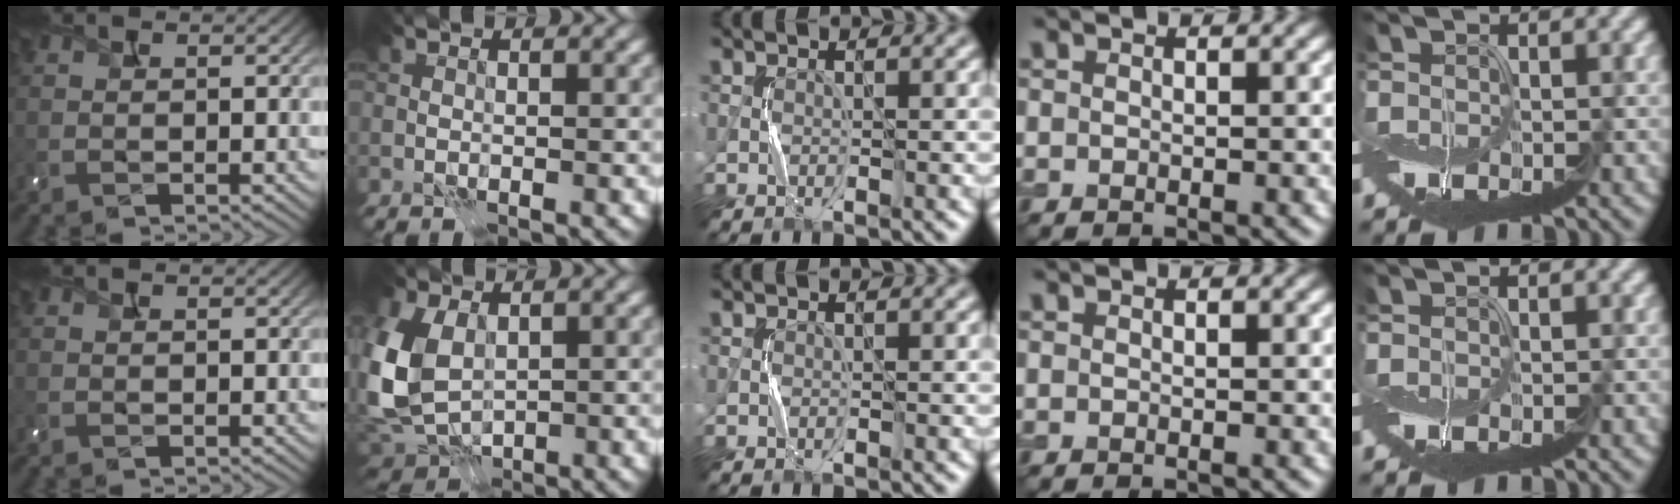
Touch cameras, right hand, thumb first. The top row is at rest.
{"index": {"total": 8.9, "force": [0.5, 6.1, 6.5], "torque": [-0.179, -0.010, 0.008]}}